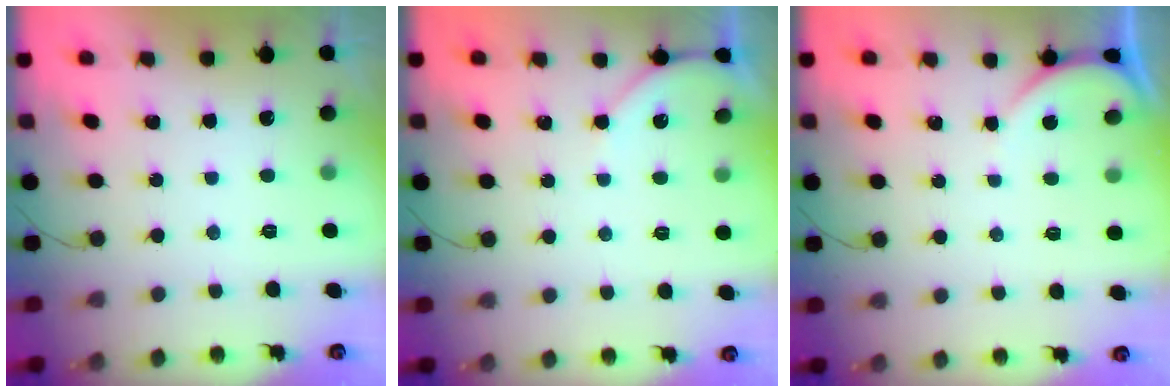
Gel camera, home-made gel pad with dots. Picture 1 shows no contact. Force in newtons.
{"total": 4.7, "press": 4.7, "slide": 0.6}
{"total": 2.8, "press": 2.8, "slide": 0.3}